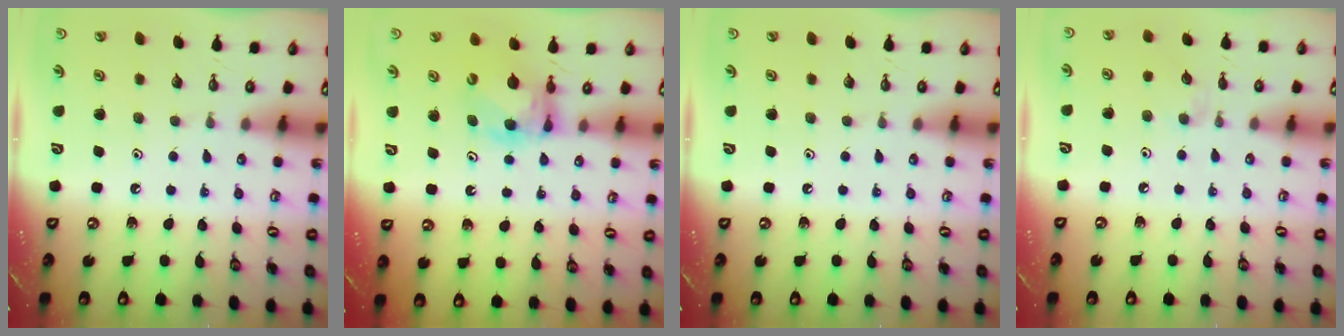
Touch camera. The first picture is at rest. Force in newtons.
{"total": 6.1, "press": 6.1, "slide": 0.5}
{"total": 0.0}
{"total": 2.6, "press": 2.5, "slide": 0.4}